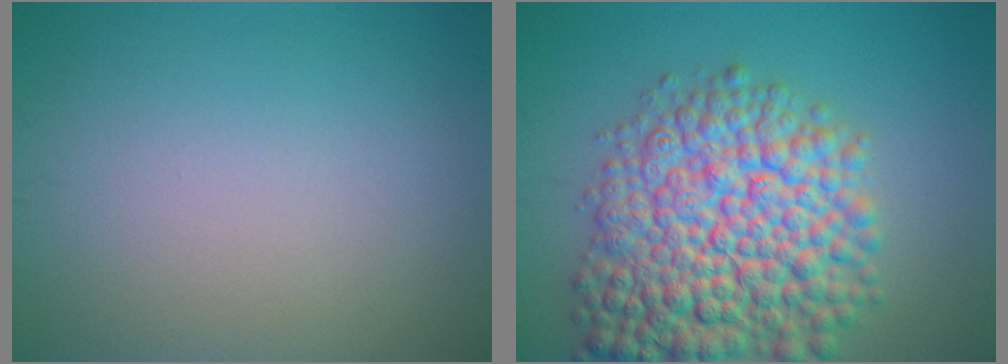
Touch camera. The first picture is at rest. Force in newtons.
{"total": 11.9, "press": 11.9, "slide": 0.4}